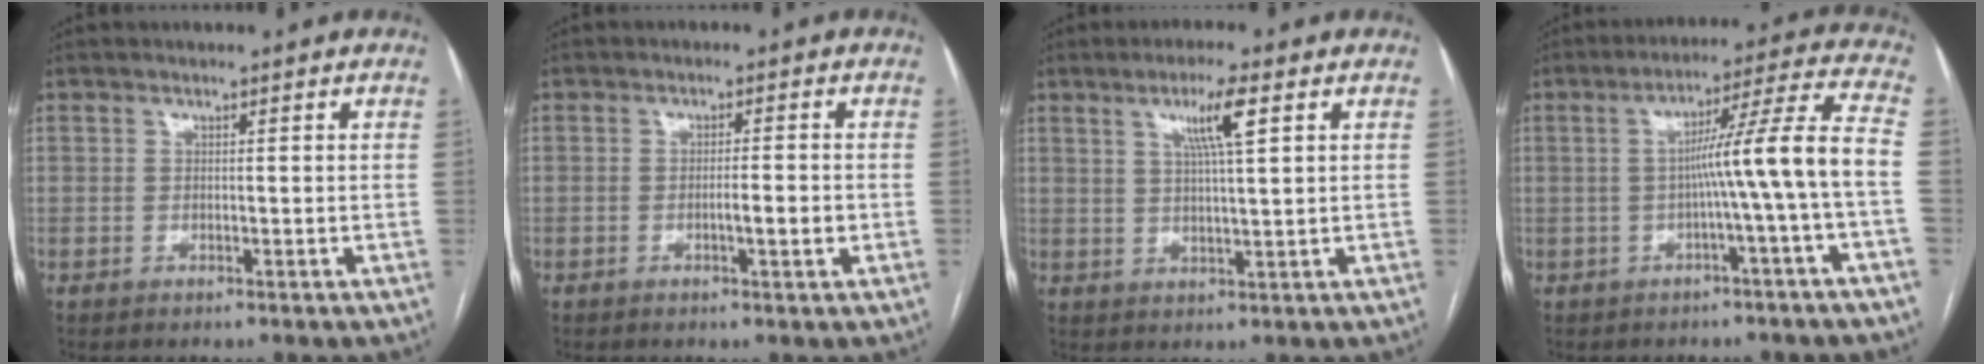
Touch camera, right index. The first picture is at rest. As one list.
[{"total": 3.0, "force": [-0.7, 0.3, 2.9], "torque": [-0.047, 0.001, -0.008]}, {"total": 6.1, "force": [2.7, 0.0, 5.5], "torque": [-0.098, 0.003, 0.047]}, {"total": 10.4, "force": [-1.9, -2.1, 10.0], "torque": [-0.147, 0.024, -0.026]}]